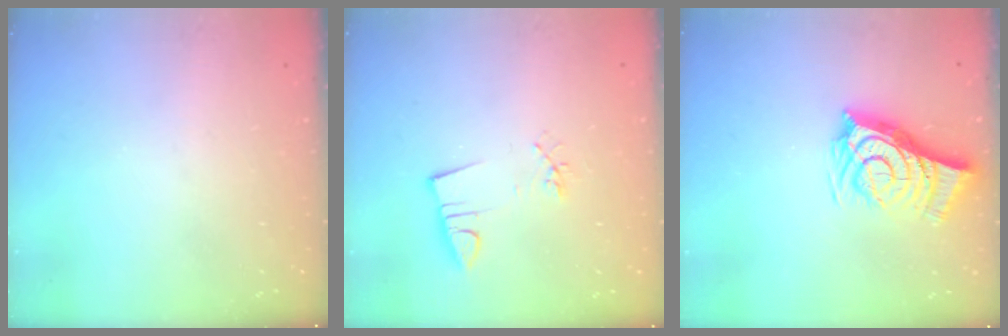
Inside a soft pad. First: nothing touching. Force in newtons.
{"total": 2.9, "press": 1.3, "slide": 2.6}
{"total": 11.5, "press": 10.8, "slide": 3.8}